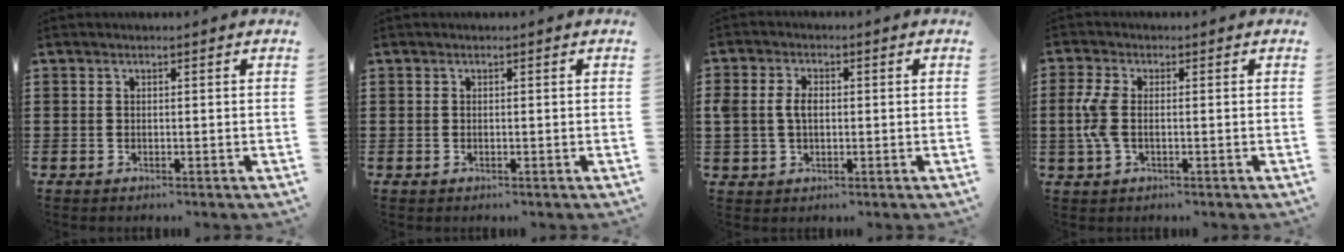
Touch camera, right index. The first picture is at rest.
{"total": 0.0}
{"total": 3.6, "force": [0.2, 2.4, 2.6], "torque": [-0.071, 0.005, -0.003]}
{"total": 4.8, "force": [-0.4, 2.2, 4.2], "torque": [-0.112, -0.008, -0.016]}